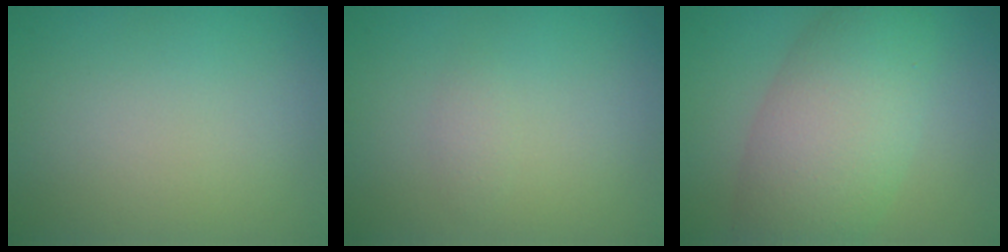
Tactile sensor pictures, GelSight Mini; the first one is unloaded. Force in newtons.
{"total": 0.8, "press": 0.8, "slide": 0.0}
{"total": 7.3, "press": 7.3, "slide": 0.5}